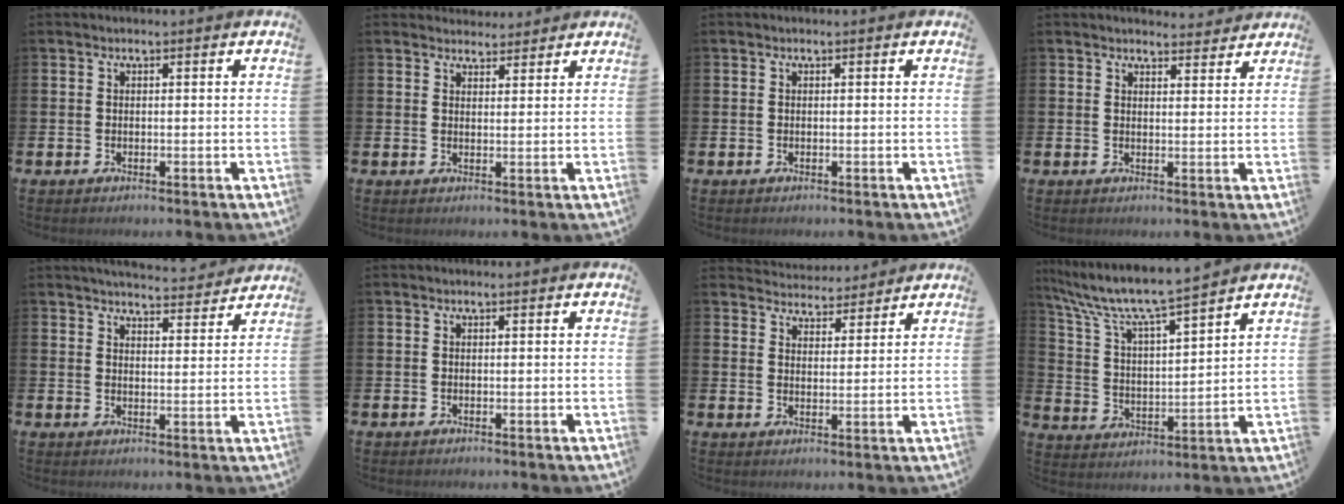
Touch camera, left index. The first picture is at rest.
{"total": 3.0, "force": [2.9, 0.9, -0.3], "torque": [0.007, -0.015, 0.052]}
{"total": 0.0}
{"total": 2.9, "force": [2.9, 0.5, 0.0], "torque": [0.004, -0.017, 0.050]}
{"total": 4.7, "force": [4.7, 0.4, 0.2], "torque": [-0.007, -0.035, 0.082]}
{"total": 0.0}
{"total": 4.3, "force": [4.1, 0.9, -0.4], "torque": [-0.005, -0.025, 0.075]}
{"total": 8.7, "force": [8.0, 0.5, 3.3], "torque": [-0.105, -0.053, 0.136]}